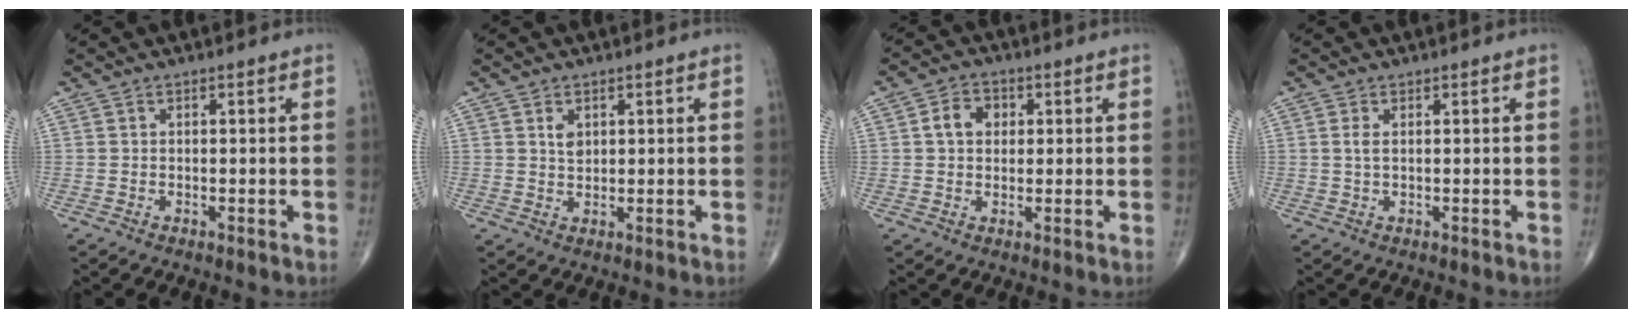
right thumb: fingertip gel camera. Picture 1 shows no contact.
{"total": 2.4, "force": [1.0, 1.6, 1.4], "torque": [-0.016, -0.006, 0.019]}
{"total": 5.0, "force": [1.0, 3.9, 3.0], "torque": [-0.040, 0.008, 0.011]}
{"total": 1.5, "force": [0.3, 0.6, 1.3], "torque": [-0.035, 0.004, 0.012]}